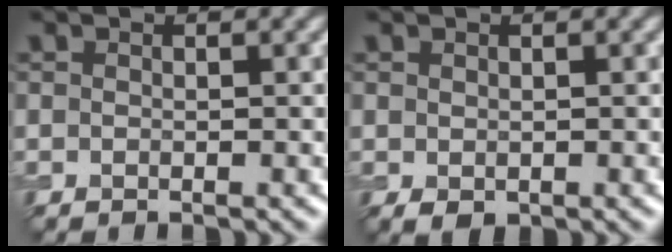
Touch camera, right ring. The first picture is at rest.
{"total": 0.6, "force": [-0.1, 0.4, 0.5], "torque": [-0.012, -0.003, 0.002]}